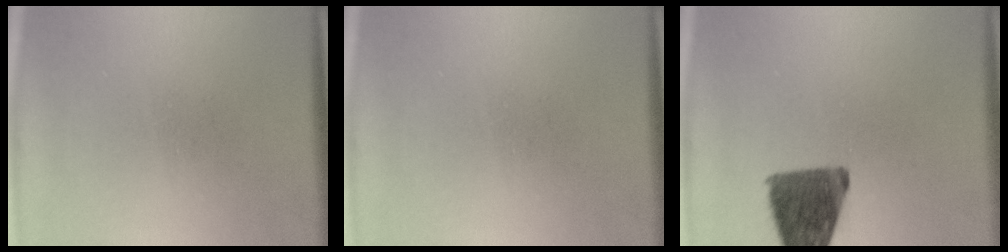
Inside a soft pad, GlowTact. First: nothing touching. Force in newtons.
{"total": 0.0}
{"total": 11.7}